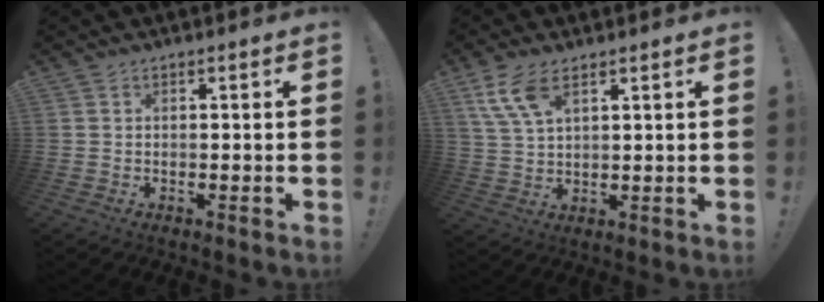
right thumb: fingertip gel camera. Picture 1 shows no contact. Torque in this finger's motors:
{"motor_torque": [0.36, 0.36, 0.08, 0.07, 0.06]}